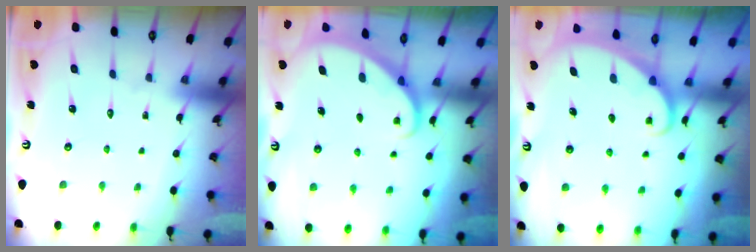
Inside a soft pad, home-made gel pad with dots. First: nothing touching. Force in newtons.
{"total": 1.9, "press": 1.9, "slide": 0.1}
{"total": 1.8, "press": 1.8, "slide": 0.1}